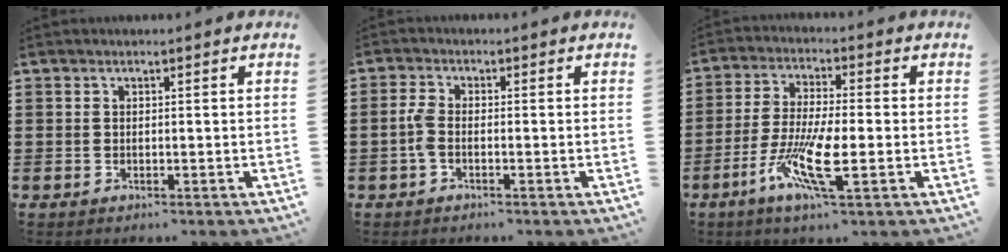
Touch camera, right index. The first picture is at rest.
{"total": 2.8, "force": [-0.8, 1.1, 2.4], "torque": [-0.067, -0.005, -0.022]}
{"total": 10.1, "force": [-3.7, 2.1, 9.1], "torque": [-0.194, -0.014, -0.071]}